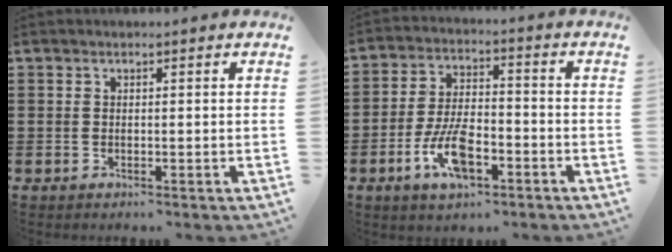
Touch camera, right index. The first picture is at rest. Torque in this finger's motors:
{"motor_torque": [2.14, 0.00, 0.48, 0.09]}